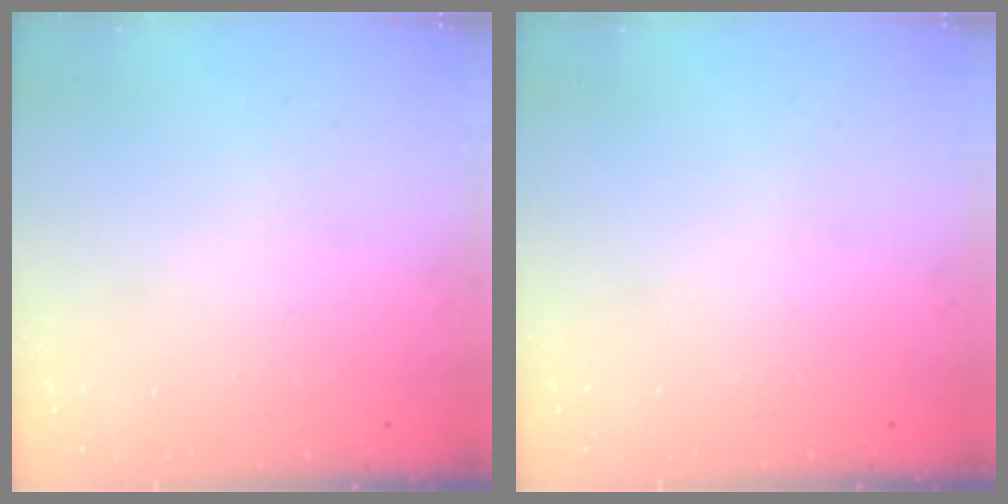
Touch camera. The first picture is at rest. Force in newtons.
{"total": 0.0}